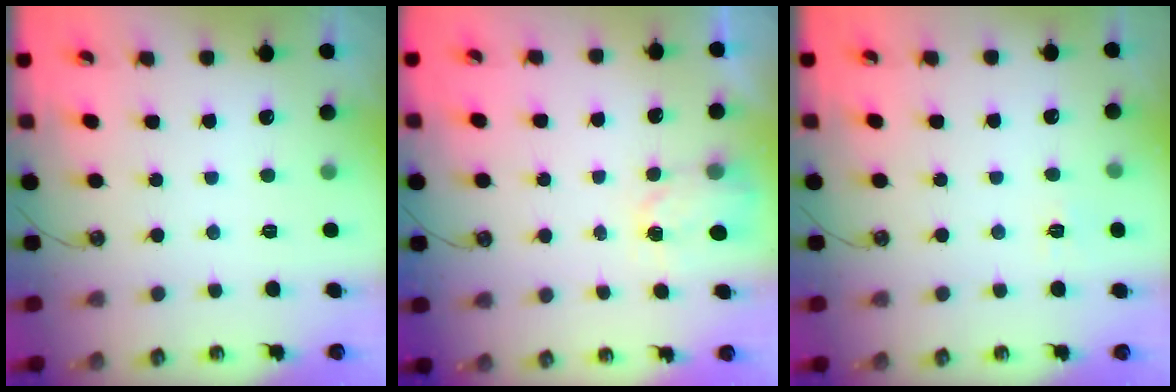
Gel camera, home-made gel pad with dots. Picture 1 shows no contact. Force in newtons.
{"total": 2.6, "press": 2.5, "slide": 0.4}
{"total": 6.1, "press": 6.1, "slide": 0.7}